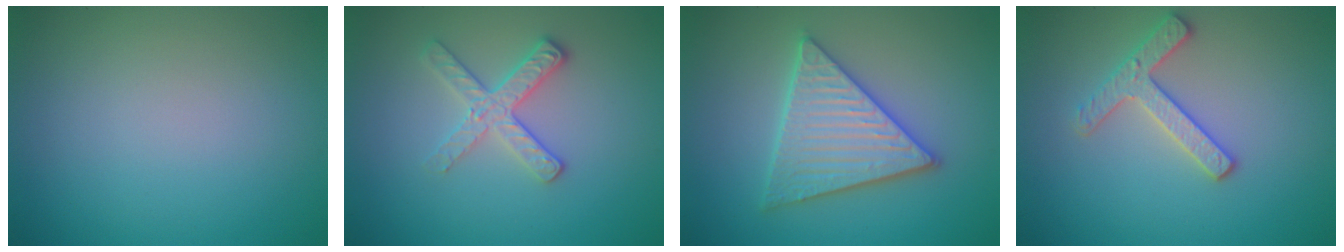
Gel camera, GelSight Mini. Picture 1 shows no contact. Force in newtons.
{"total": 2.6, "press": 2.4, "slide": 0.9}
{"total": 5.6, "press": 5.5, "slide": 0.7}
{"total": 2.7, "press": 2.6, "slide": 0.7}